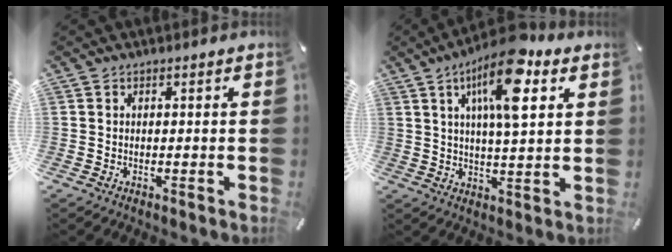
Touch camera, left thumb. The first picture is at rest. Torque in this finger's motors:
{"motor_torque": [0.77, 0.82, 1.90, -0.87, 0.23]}